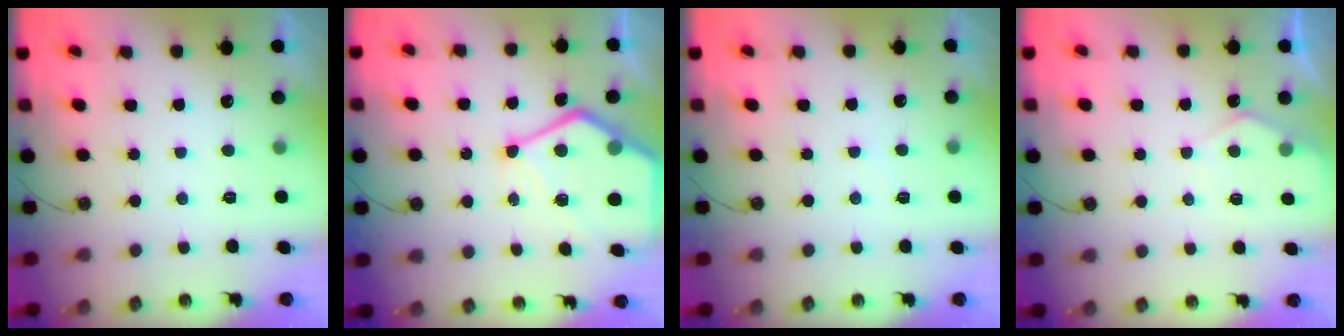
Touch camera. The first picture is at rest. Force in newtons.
{"total": 15.2, "press": 15.2, "slide": 1.3}
{"total": 2.2, "press": 2.2, "slide": 0.3}
{"total": 5.8, "press": 5.8, "slide": 0.6}